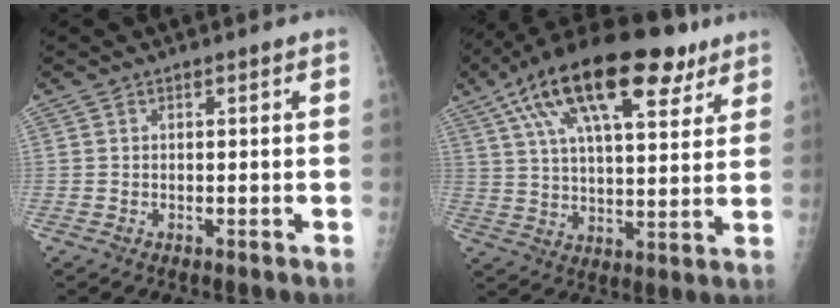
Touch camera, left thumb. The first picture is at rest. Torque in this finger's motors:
{"motor_torque": [0.60, 0.40, 1.79, -0.99, 0.25]}